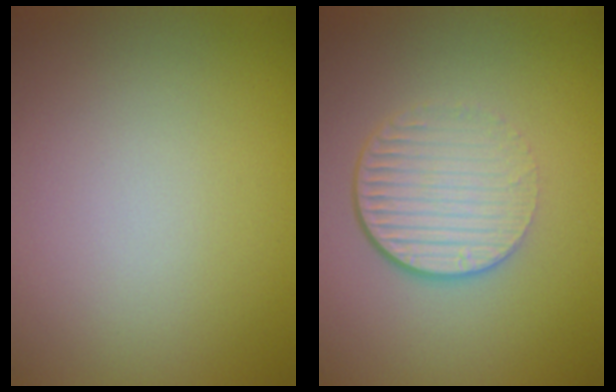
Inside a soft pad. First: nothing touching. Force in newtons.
{"total": 4.7, "press": 2.9, "slide": 3.7}